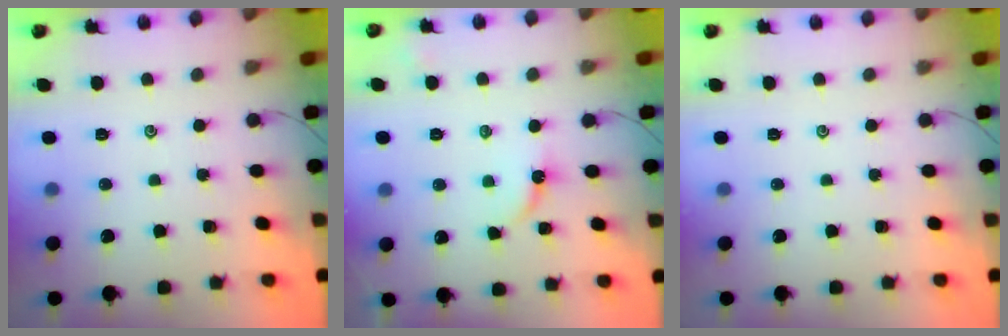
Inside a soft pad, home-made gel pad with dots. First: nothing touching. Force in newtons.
{"total": 4.1, "press": 4.1, "slide": 0.4}
{"total": 0.0}